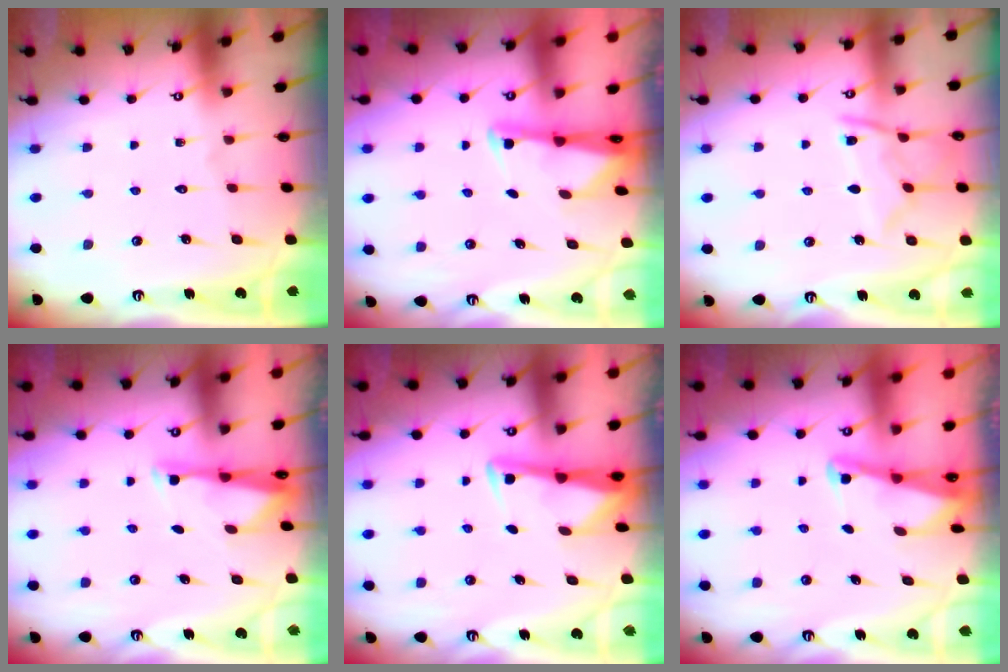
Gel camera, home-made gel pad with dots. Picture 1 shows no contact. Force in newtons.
{"total": 1.9, "press": 1.9, "slide": 0.3}
{"total": 10.0, "press": 10.0, "slide": 1.0}
{"total": 2.9, "press": 2.9, "slide": 0.6}
{"total": 3.0, "press": 3.0, "slide": 0.4}
{"total": 2.1, "press": 2.1, "slide": 0.3}